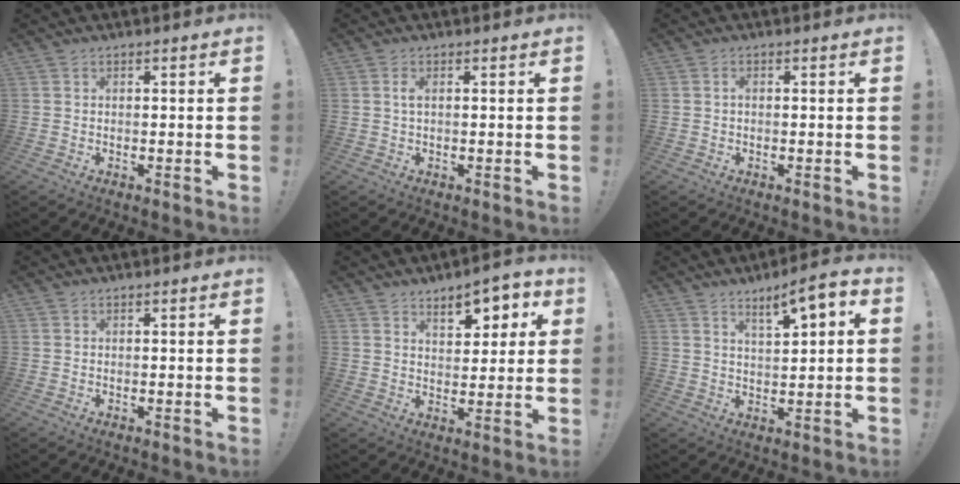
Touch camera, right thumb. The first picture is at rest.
{"total": 1.5, "force": [0.1, 0.3, 1.5], "torque": [-0.030, 0.003, 0.001]}
{"total": 0.7, "force": [-0.3, 0.4, 0.5], "torque": [-0.011, 0.003, -0.006]}
{"total": 0.0}
{"total": 8.7, "force": [5.2, 4.3, 5.4], "torque": [-0.048, -0.038, 0.087]}
{"total": 7.1, "force": [3.9, 1.5, 5.8], "torque": [-0.078, -0.027, 0.059]}